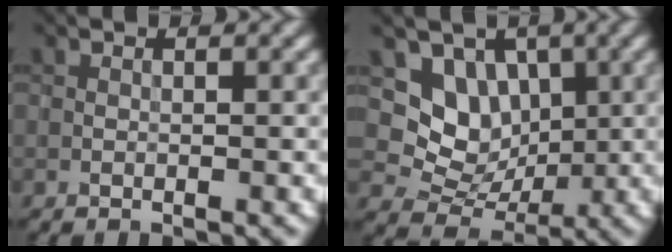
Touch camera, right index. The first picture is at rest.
{"total": 4.8, "force": [1.6, 4.1, 2.0], "torque": [-0.029, -0.008, 0.022]}